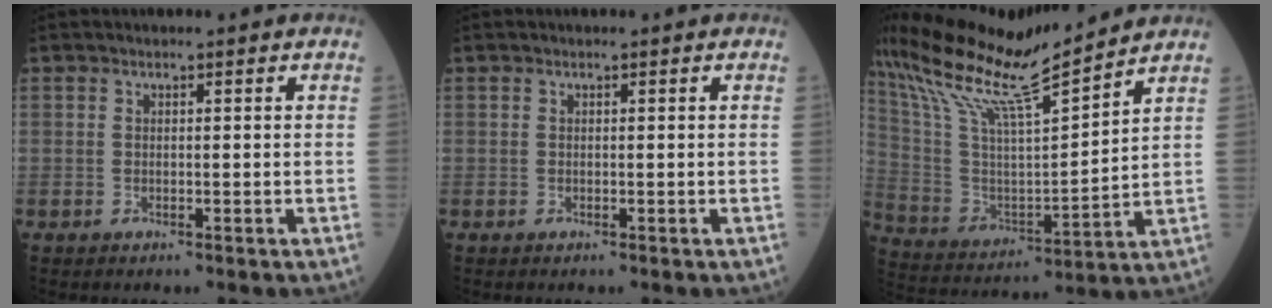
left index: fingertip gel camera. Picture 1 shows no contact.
{"total": 0.0}
{"total": 18.0, "force": [15.5, 0.1, 9.2], "torque": [-0.188, 0.011, 0.284]}